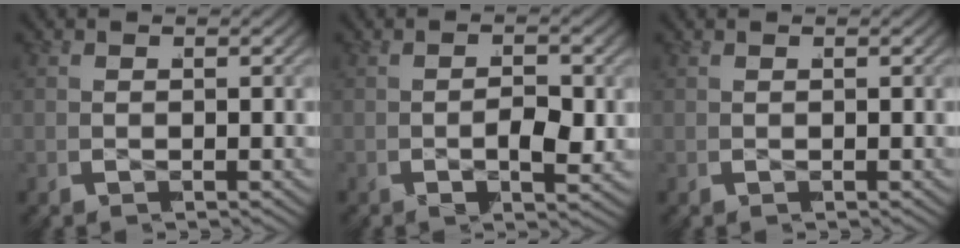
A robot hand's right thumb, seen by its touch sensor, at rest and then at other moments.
{"total": 3.2, "force": [-1.0, 1.4, 2.7], "torque": [-0.044, -0.005, -0.020]}
{"total": 0.0}